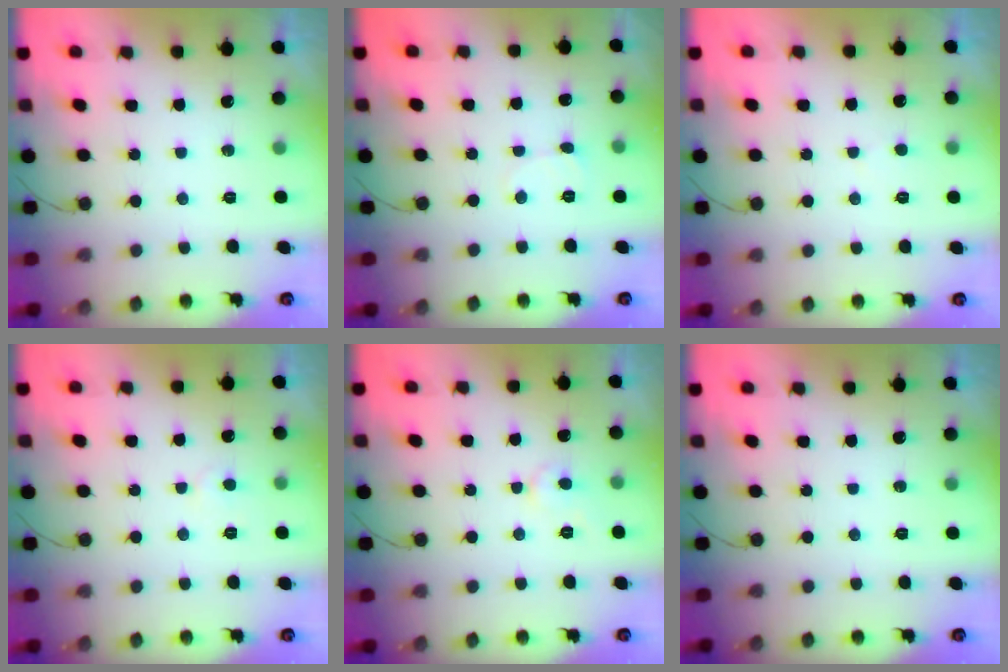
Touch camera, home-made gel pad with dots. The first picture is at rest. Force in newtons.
{"total": 3.6, "press": 3.6, "slide": 0.4}
{"total": 2.8, "press": 2.8, "slide": 0.3}
{"total": 2.8, "press": 2.8, "slide": 0.3}
{"total": 3.6, "press": 3.6, "slide": 0.3}
{"total": 0.0}